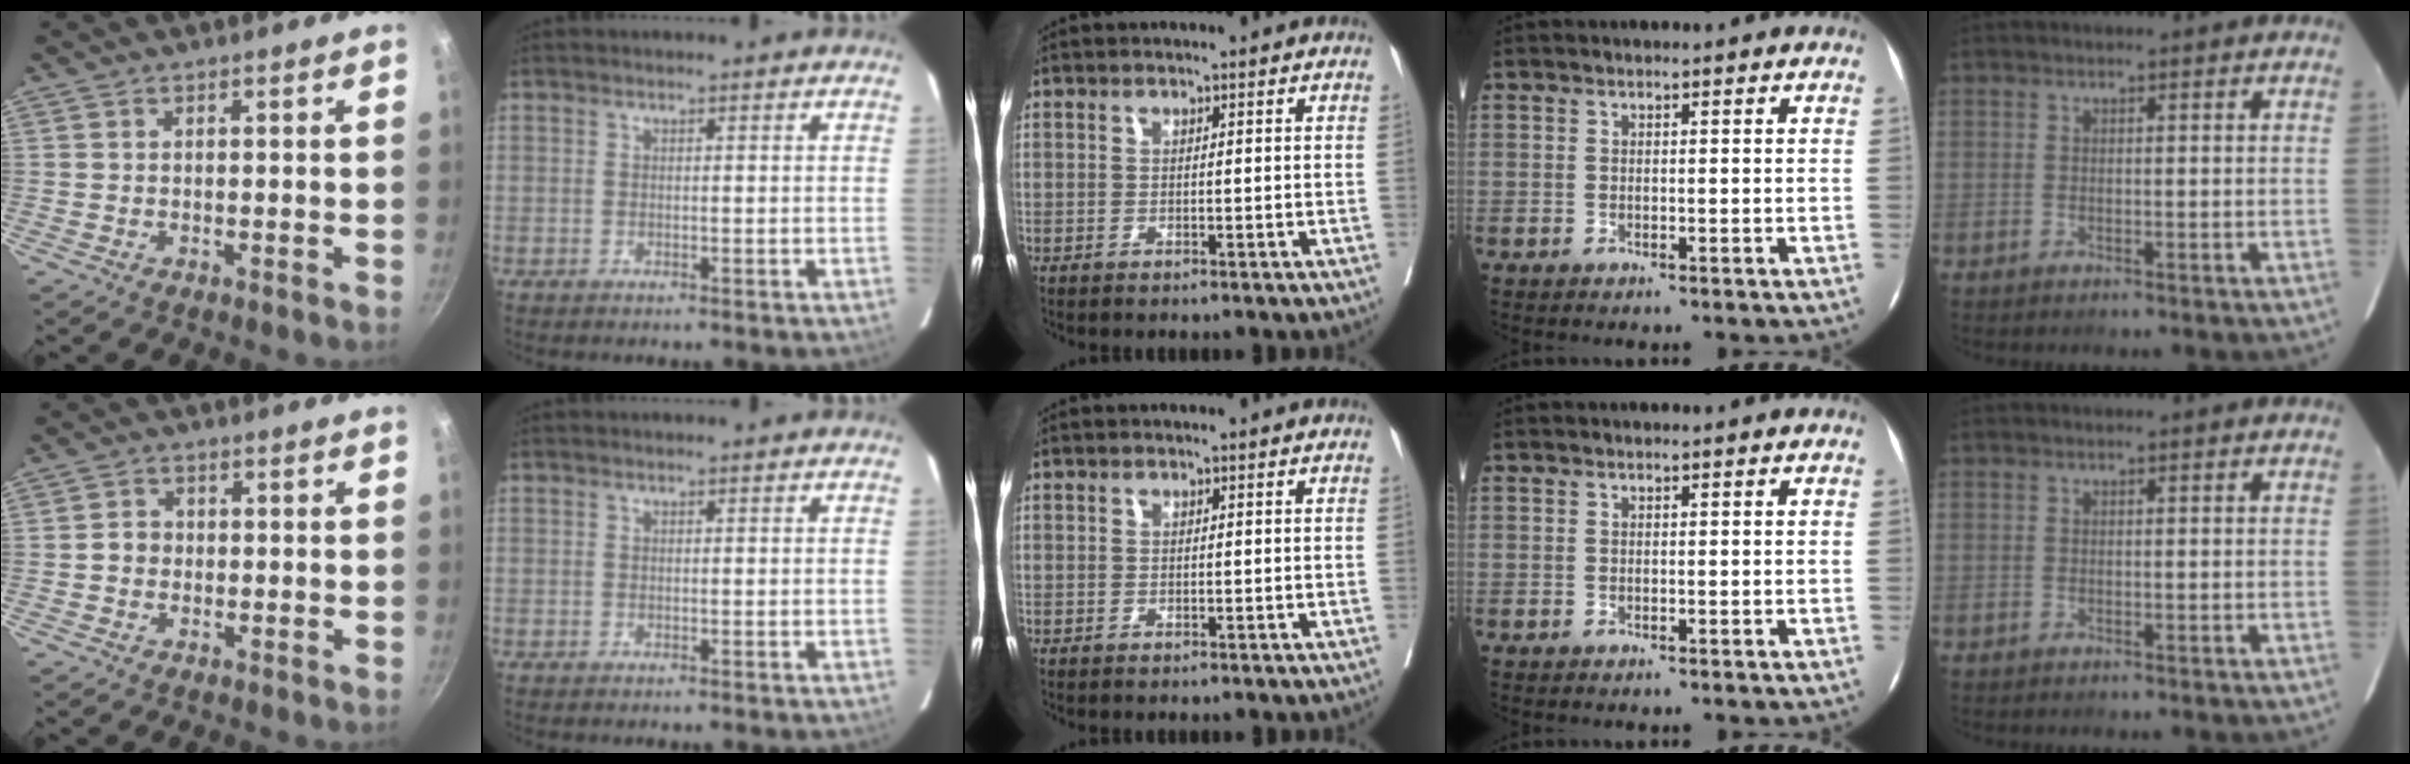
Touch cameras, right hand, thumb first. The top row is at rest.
{"thumb": {"total": 2.6, "force": [-0.4, 2.3, 1.1], "torque": [-0.007, 0.009, -0.013]}}